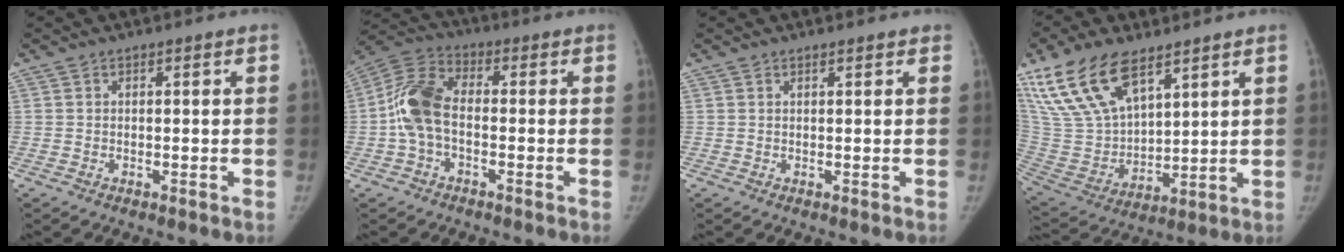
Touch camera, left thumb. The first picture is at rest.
{"total": 9.9, "force": [-1.3, 5.8, 7.9], "torque": [-0.165, 0.030, -0.037]}
{"total": 0.9, "force": [0.7, 0.3, 0.4], "torque": [-0.007, -0.001, 0.008]}
{"total": 19.4, "force": [12.1, 9.5, 11.9], "torque": [-0.219, -0.044, 0.244]}